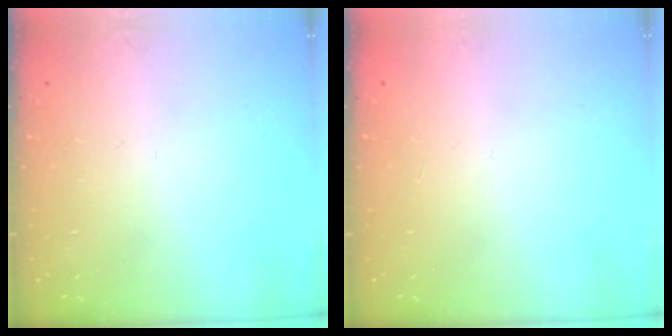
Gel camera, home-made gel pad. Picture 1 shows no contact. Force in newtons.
{"total": 0.0}